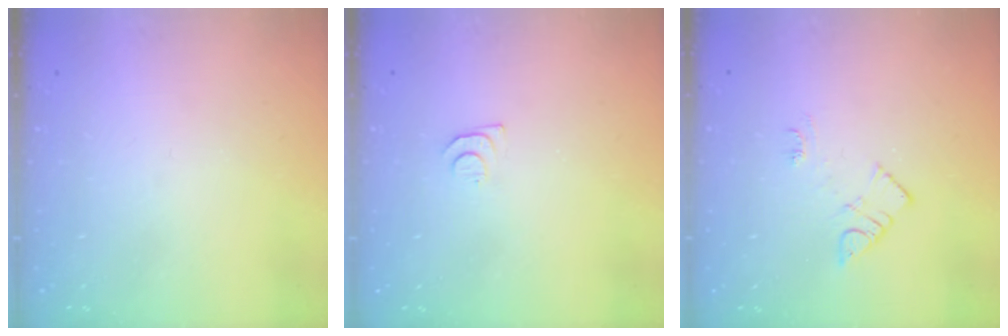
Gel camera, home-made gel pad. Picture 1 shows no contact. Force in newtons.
{"total": 4.0, "press": 4.0, "slide": 0.6}
{"total": 5.6, "press": 5.5, "slide": 0.6}